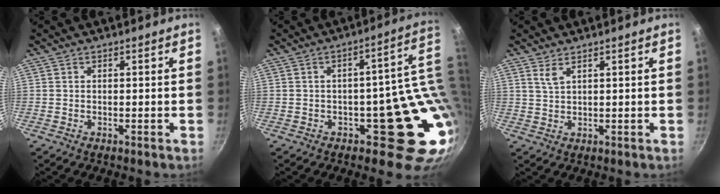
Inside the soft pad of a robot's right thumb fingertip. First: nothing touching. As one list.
[{"total": 12.9, "force": [1.0, 7.1, 10.7], "torque": [-0.073, 0.002, 0.025]}, {"total": 2.3, "force": [1.5, 0.7, 1.6], "torque": [-0.032, -0.009, 0.032]}]